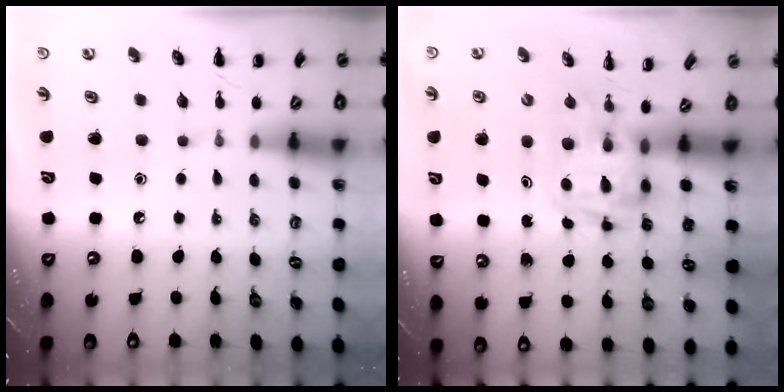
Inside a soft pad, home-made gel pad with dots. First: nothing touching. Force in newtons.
{"total": 2.9, "press": 2.8, "slide": 0.5}